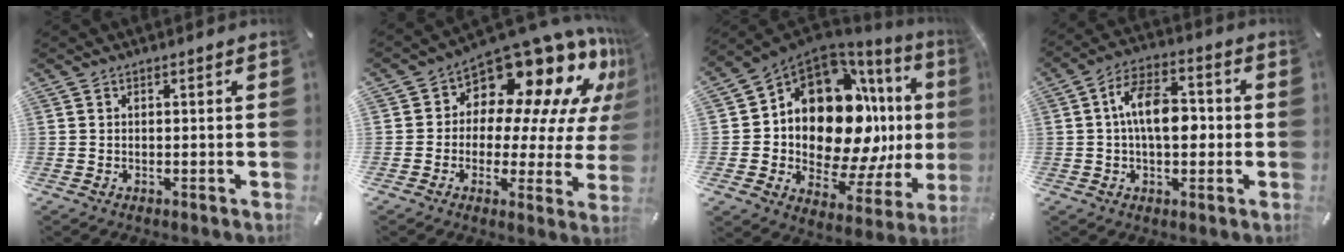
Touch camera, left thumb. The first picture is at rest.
{"total": 16.7, "force": [11.4, 8.5, 8.9], "torque": [-0.124, -0.112, 0.190]}
{"total": 19.1, "force": [3.6, 12.3, 14.2], "torque": [-0.260, -0.068, 0.056]}
{"total": 11.4, "force": [-0.2, 6.5, 9.3], "torque": [-0.158, 0.013, -0.002]}